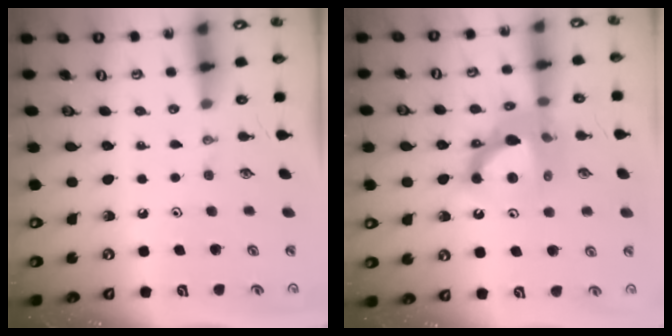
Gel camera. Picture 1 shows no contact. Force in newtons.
{"total": 13.3, "press": 13.2, "slide": 1.3}